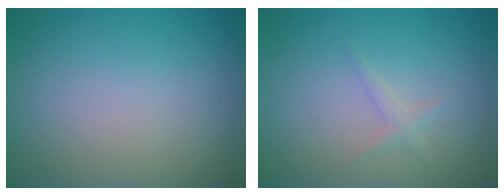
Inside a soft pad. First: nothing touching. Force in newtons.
{"total": 0.9, "press": 0.9, "slide": 0.0}